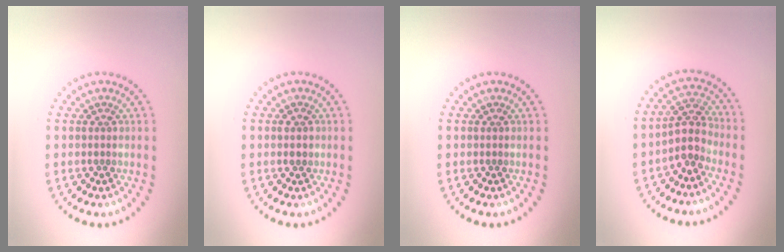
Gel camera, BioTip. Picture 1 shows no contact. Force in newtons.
{"total": 1.3, "press": 1.3, "slide": 0.1}
{"total": 0.0}
{"total": 2.9, "press": 2.3, "slide": 1.8}